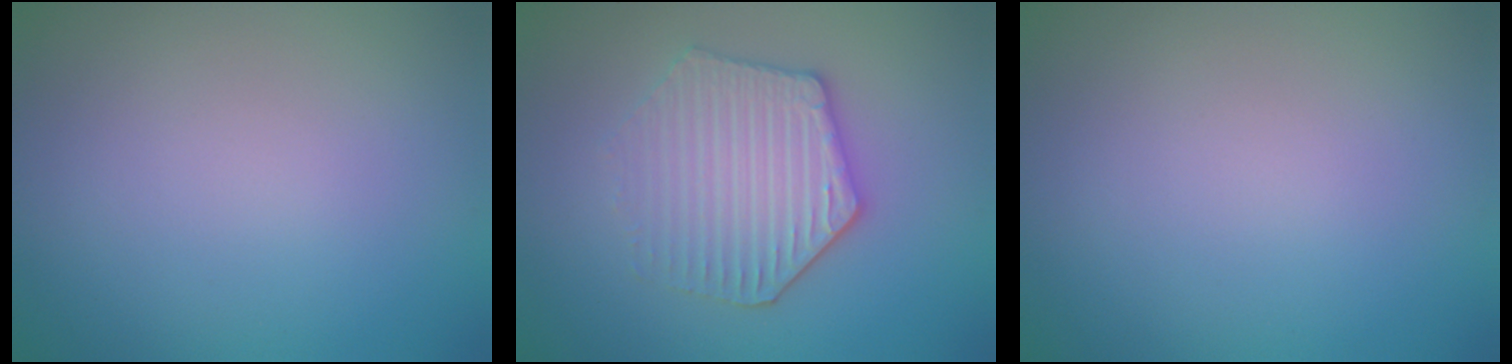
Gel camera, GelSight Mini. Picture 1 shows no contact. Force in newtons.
{"total": 4.2, "press": 3.9, "slide": 1.5}
{"total": 0.0}